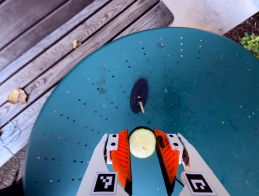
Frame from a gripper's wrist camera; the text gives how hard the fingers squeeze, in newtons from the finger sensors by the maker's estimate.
{"total": 11.3, "left": 11.6, "right": 10.9}